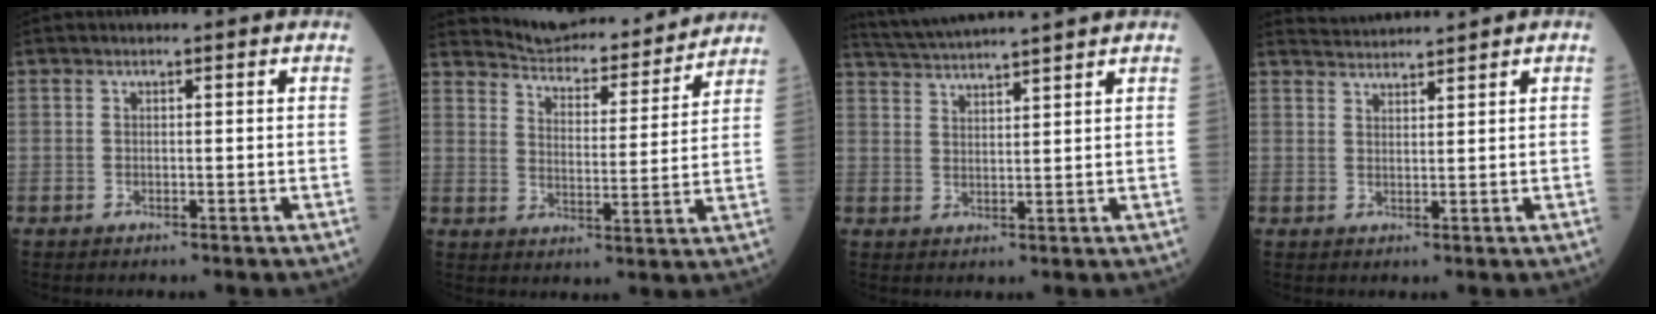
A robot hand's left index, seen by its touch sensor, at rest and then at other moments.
{"total": 16.6, "force": [15.9, 2.6, 4.0], "torque": [-0.057, -0.011, 0.215]}
{"total": 10.3, "force": [9.5, -1.6, 3.6], "torque": [-0.073, 0.022, 0.151]}
{"total": 3.2, "force": [3.1, -0.9, -0.2], "torque": [-0.004, 0.014, 0.064]}